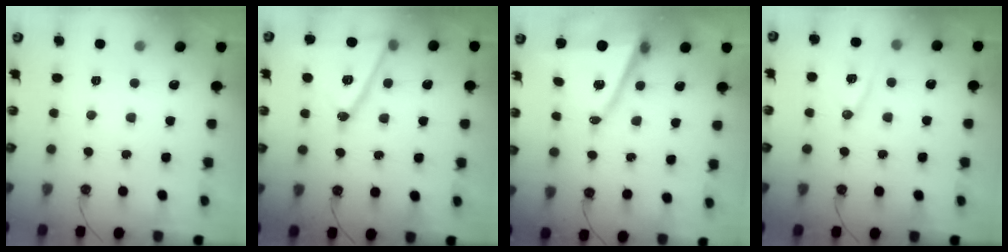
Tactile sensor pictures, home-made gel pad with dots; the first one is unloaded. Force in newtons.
{"total": 16.8, "press": 16.5, "slide": 3.4}
{"total": 12.1, "press": 11.7, "slide": 2.9}
{"total": 11.7, "press": 11.6, "slide": 0.6}